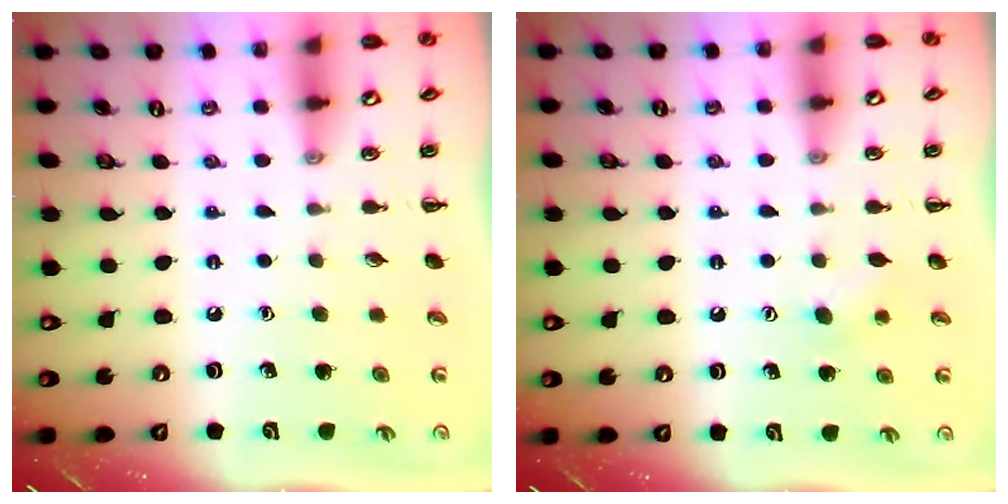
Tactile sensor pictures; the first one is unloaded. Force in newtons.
{"total": 4.6, "press": 4.5, "slide": 1.2}